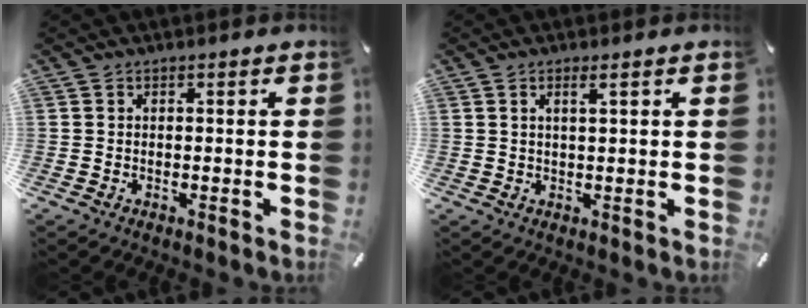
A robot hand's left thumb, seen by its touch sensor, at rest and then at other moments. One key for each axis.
{"total": 2.2, "fx": 1.2, "fy": 0.1, "fz": 1.9, "tx": -0.038, "ty": -0.001, "tz": 0.019}